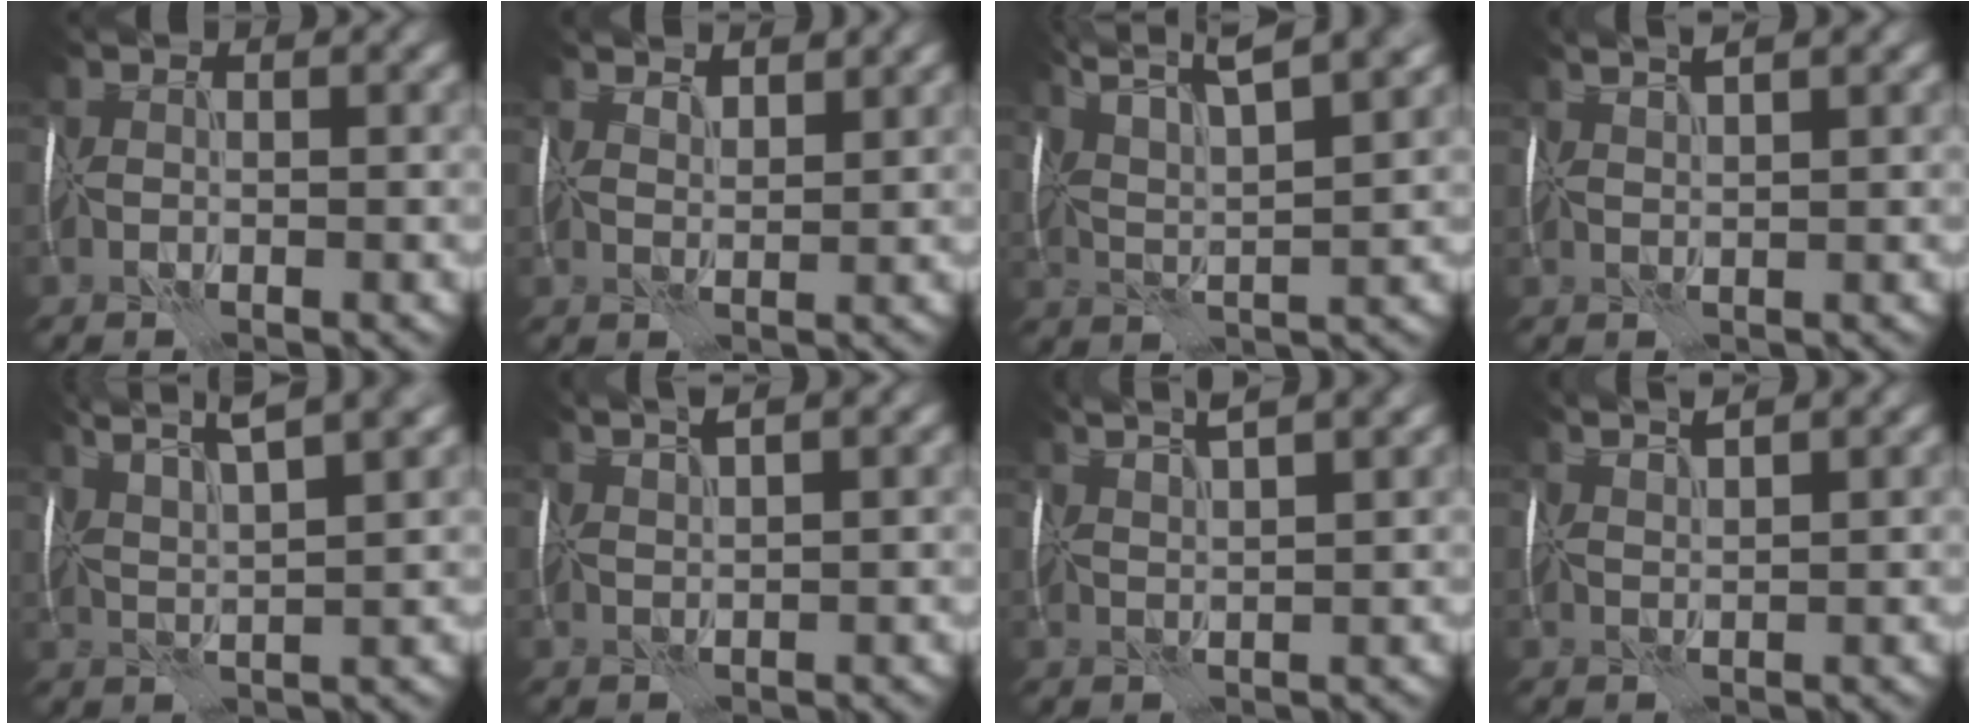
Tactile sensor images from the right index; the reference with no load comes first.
{"total": 2.7, "force": [2.6, 0.4, 0.7], "torque": [-0.015, 0.006, 0.047]}
{"total": 10.6, "force": [7.7, 2.3, 7.0], "torque": [-0.113, 0.038, 0.098]}
{"total": 2.7, "force": [2.2, 0.1, 1.6], "torque": [-0.024, 0.017, 0.035]}
{"total": 8.3, "force": [6.1, 1.5, 5.5], "torque": [-0.077, 0.034, 0.076]}
{"total": 2.8, "force": [2.2, 0.1, 1.8], "torque": [-0.026, 0.016, 0.037]}
{"total": 5.5, "force": [4.1, 1.1, 3.5], "torque": [-0.038, 0.030, 0.046]}
{"total": 3.0, "force": [2.6, 0.2, 1.5], "torque": [-0.022, 0.019, 0.037]}